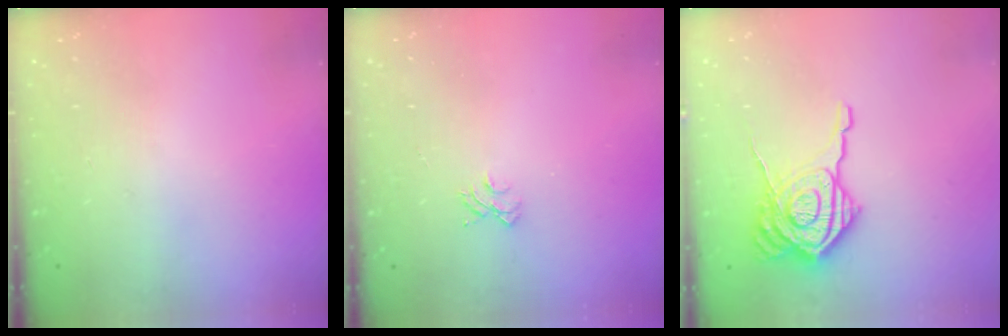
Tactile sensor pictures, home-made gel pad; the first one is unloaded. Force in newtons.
{"total": 5.1, "press": 5.1, "slide": 0.4}
{"total": 15.4, "press": 15.3, "slide": 1.0}